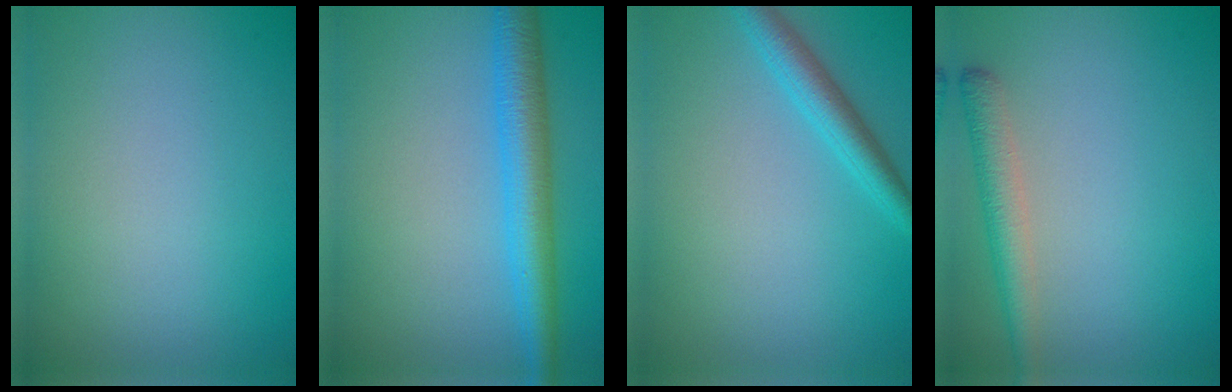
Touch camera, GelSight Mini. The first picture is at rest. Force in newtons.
{"total": 5.1, "press": 5.1, "slide": 0.1}
{"total": 3.0, "press": 2.9, "slide": 0.2}
{"total": 3.0, "press": 3.0, "slide": 0.2}